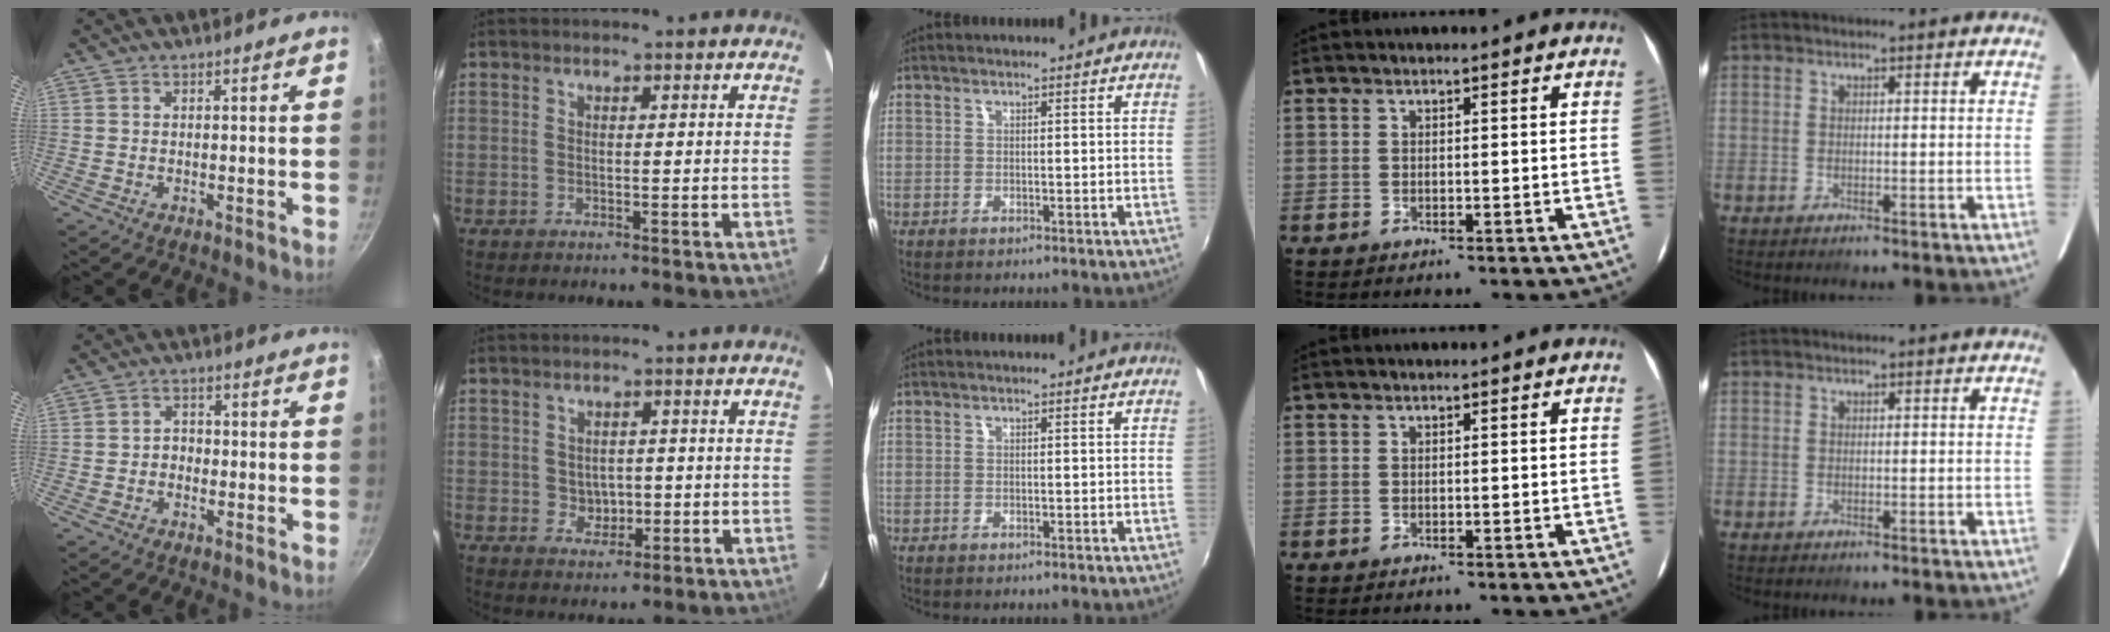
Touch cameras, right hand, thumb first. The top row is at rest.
{"thumb": {"total": 2.6, "force": [-0.8, 2.1, 1.2], "torque": [-0.006, 0.014, -0.014]}, "index": {"total": 3.7, "force": [-0.3, 3.3, 1.4], "torque": [-0.025, 0.005, 0.005]}}